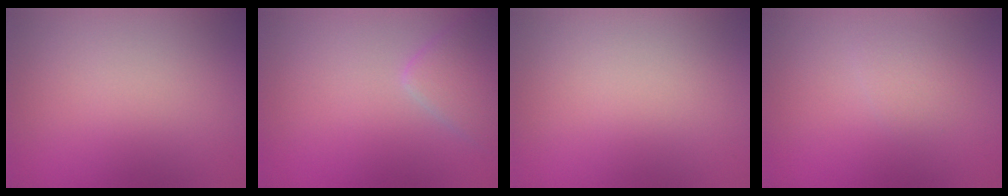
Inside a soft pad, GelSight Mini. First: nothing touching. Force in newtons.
{"total": 2.8, "press": 2.8, "slide": 0.1}
{"total": 0.0}
{"total": 1.3, "press": 1.3, "slide": 0.2}